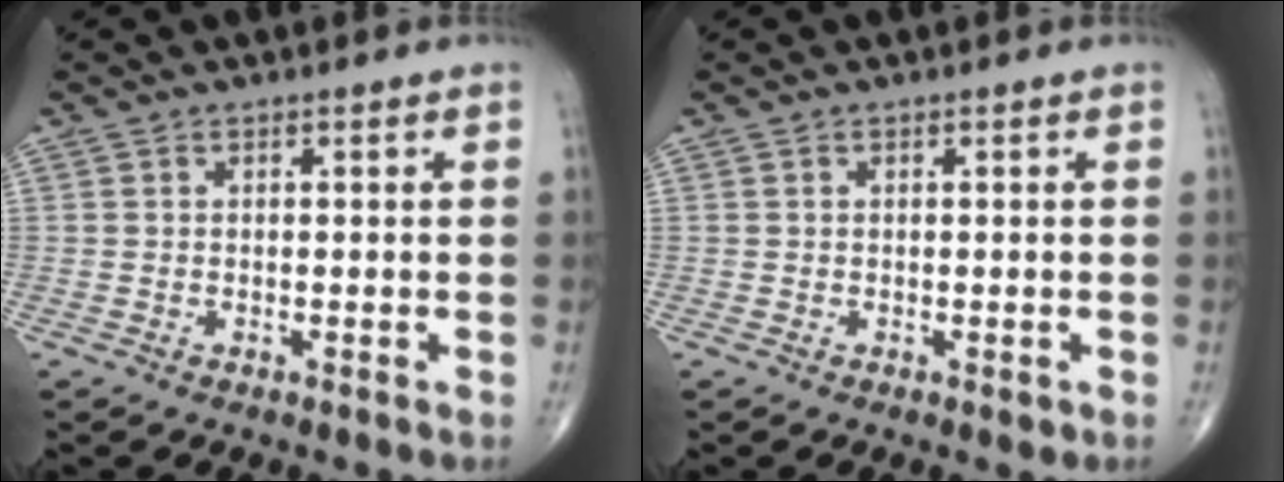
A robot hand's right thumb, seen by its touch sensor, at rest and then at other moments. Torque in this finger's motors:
{"motor_torque": [0.15, 0.04, 0.11, 0.02, 0.02]}